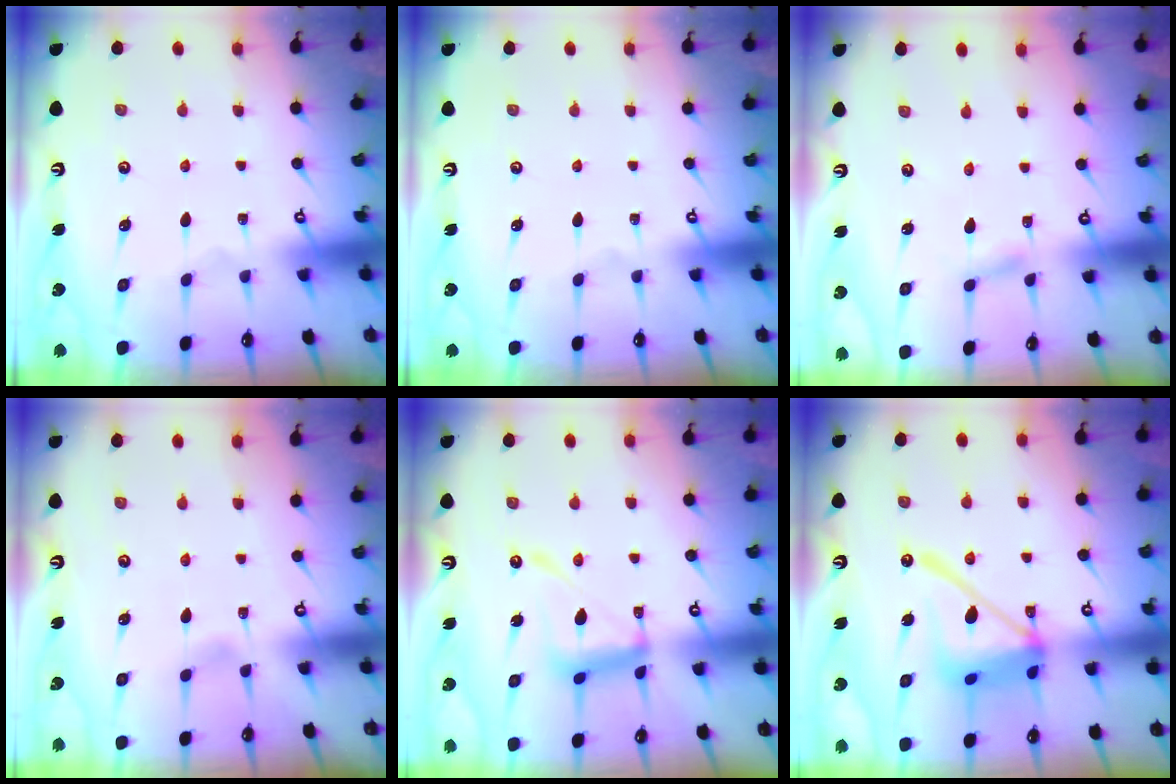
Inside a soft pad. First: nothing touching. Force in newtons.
{"total": 0.0}
{"total": 1.5, "press": 1.5, "slide": 0.1}
{"total": 3.3, "press": 3.2, "slide": 0.3}
{"total": 13.5, "press": 13.4, "slide": 1.2}
{"total": 16.4, "press": 16.3, "slide": 1.8}